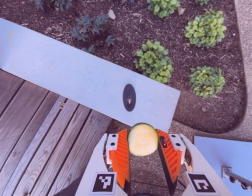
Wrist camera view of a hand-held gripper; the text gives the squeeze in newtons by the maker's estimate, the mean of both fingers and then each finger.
{"total": 11.8, "left": 12.2, "right": 11.4}